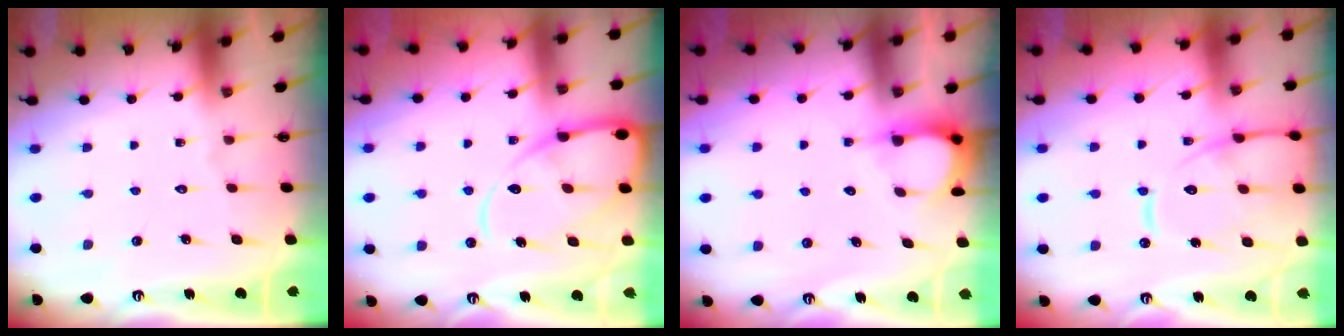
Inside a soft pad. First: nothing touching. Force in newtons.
{"total": 12.5, "press": 12.4, "slide": 1.2}
{"total": 4.3, "press": 4.3, "slide": 0.2}
{"total": 13.1, "press": 13.0, "slide": 1.2}